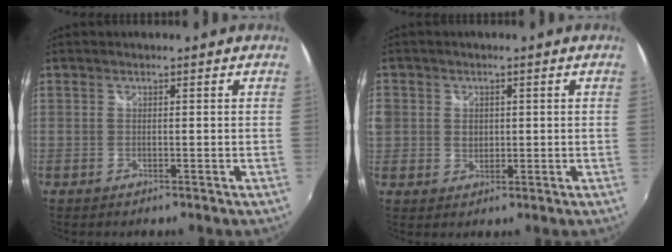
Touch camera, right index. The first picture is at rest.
{"total": 6.0, "force": [0.4, 5.6, 2.3], "torque": [-0.060, 0.008, 0.007]}